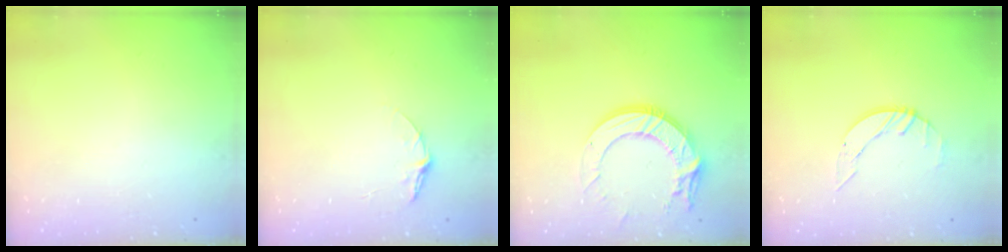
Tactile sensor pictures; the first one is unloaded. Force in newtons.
{"total": 5.8, "press": 5.8, "slide": 0.5}
{"total": 14.7, "press": 14.6, "slide": 1.4}
{"total": 3.6, "press": 3.6, "slide": 0.4}